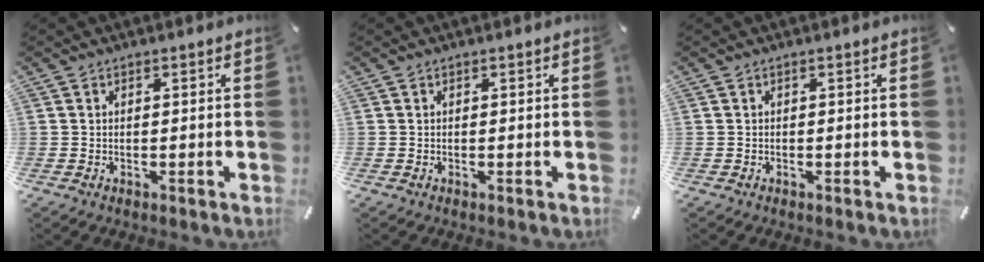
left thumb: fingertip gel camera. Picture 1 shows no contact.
{"total": 0.0}
{"total": 0.0}